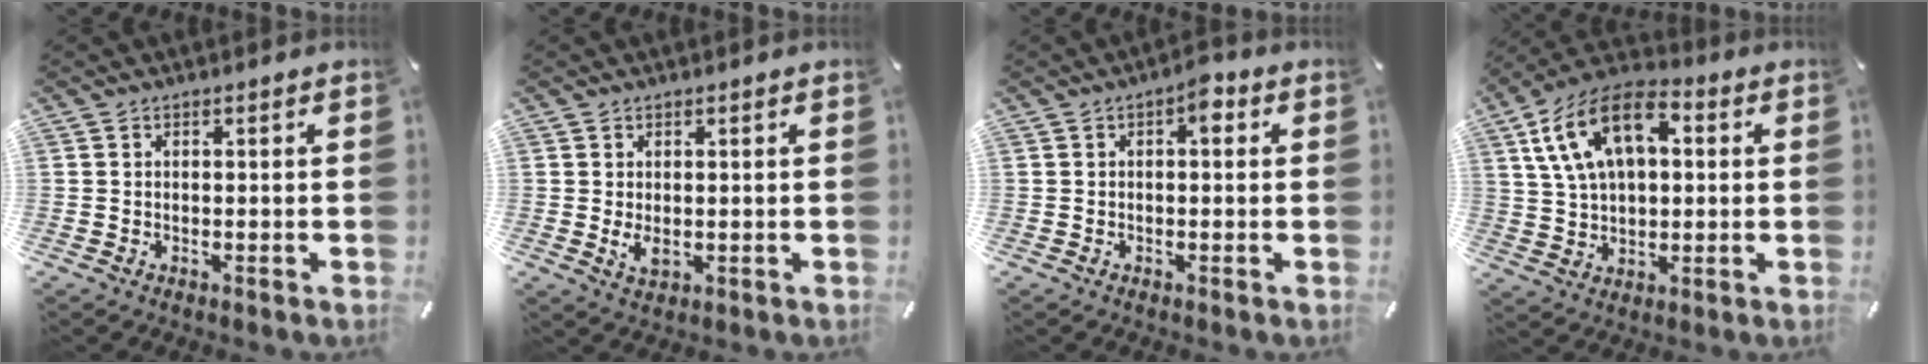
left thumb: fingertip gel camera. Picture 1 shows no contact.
{"total": 3.0, "force": [0.0, 1.8, 2.4], "torque": [-0.051, -0.006, -0.005]}
{"total": 3.7, "force": [0.7, 1.8, 3.1], "torque": [-0.042, 0.004, 0.003]}
{"total": 15.1, "force": [5.4, 9.5, 10.5], "torque": [-0.220, 0.003, 0.097]}